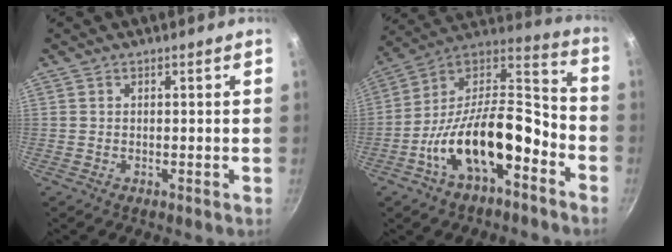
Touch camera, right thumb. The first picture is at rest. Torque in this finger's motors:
{"motor_torque": [2.52, 1.95, 1.46, -1.32, 0.32]}